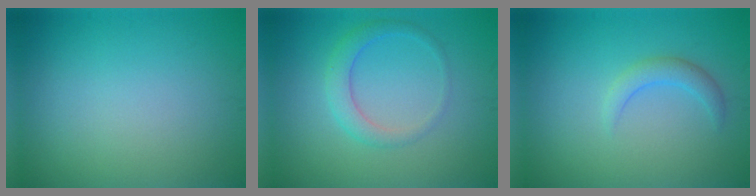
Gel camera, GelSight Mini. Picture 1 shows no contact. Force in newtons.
{"total": 2.4, "press": 2.4, "slide": 0.1}
{"total": 1.8, "press": 1.8, "slide": 0.2}